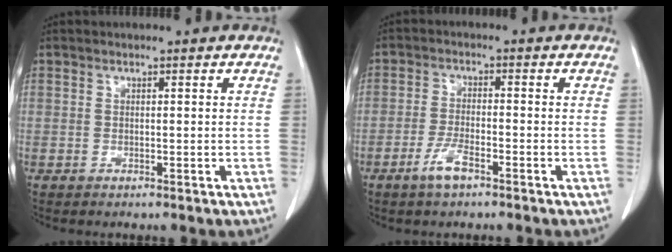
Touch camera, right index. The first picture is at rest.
{"total": 4.0, "force": [-2.6, 0.8, 3.0], "torque": [-0.064, -0.002, -0.048]}